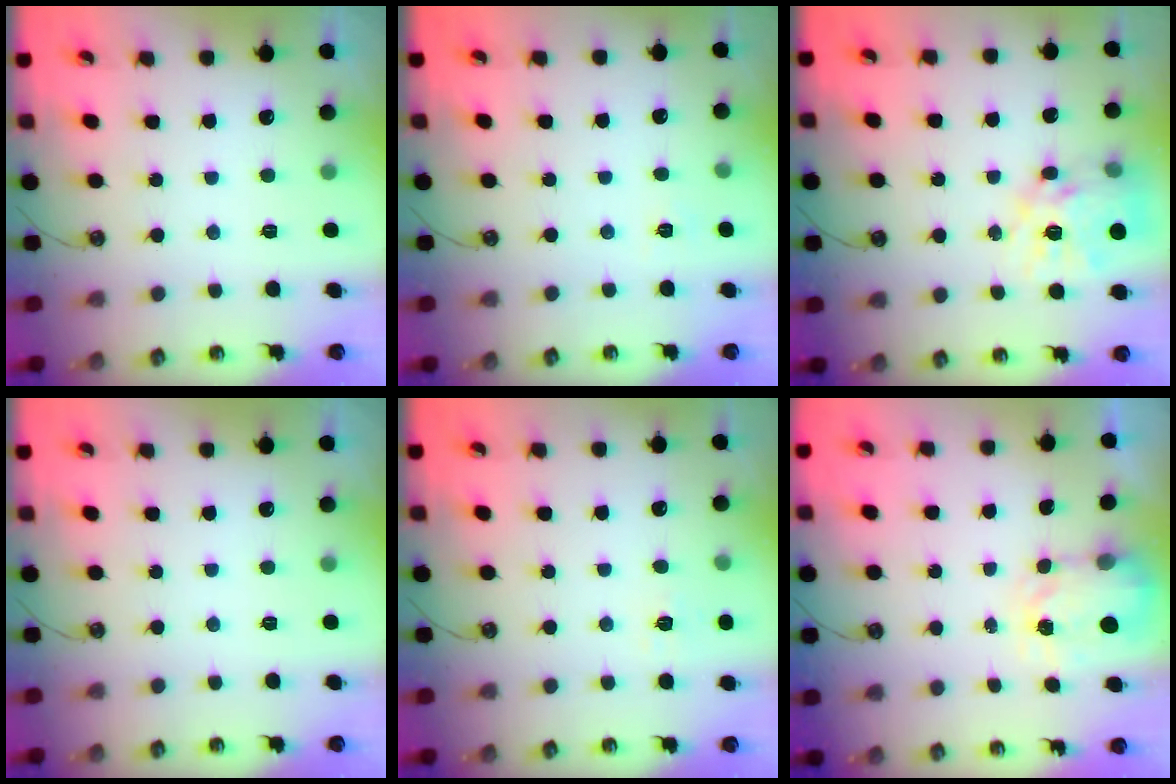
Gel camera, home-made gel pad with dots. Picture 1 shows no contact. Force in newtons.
{"total": 2.6, "press": 2.6, "slide": 0.3}
{"total": 14.7, "press": 14.6, "slide": 1.5}
{"total": 0.0}
{"total": 5.6, "press": 5.6, "slide": 0.5}
{"total": 4.0, "press": 3.9, "slide": 0.6}